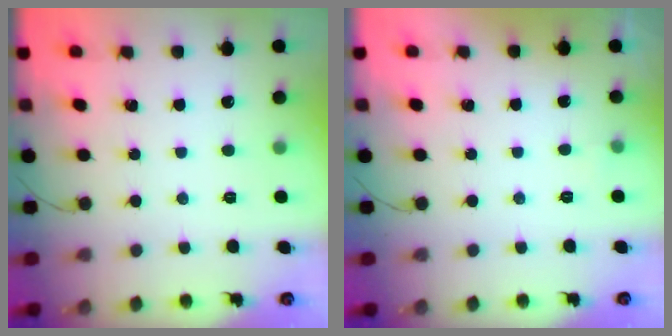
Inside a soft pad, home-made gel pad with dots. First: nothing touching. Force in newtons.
{"total": 2.4, "press": 2.2, "slide": 0.9}